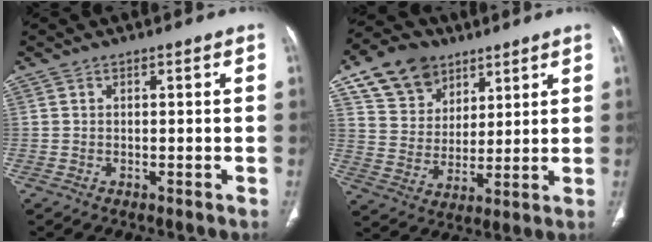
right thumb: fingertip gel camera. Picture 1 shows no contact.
{"total": 13.4, "force": [7.9, 9.6, 5.1], "torque": [-0.064, -0.020, 0.148]}